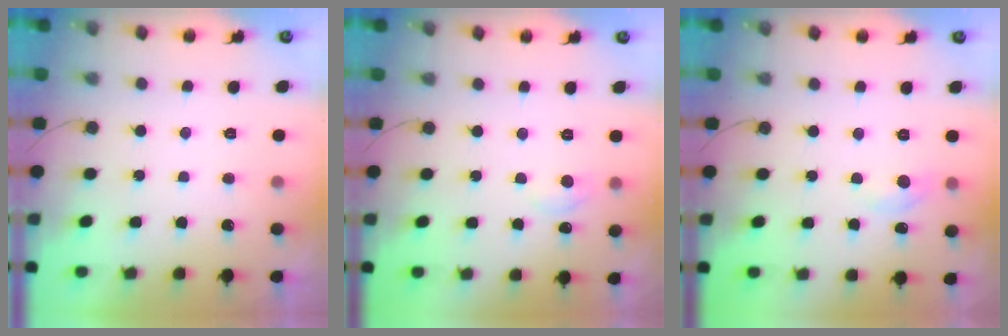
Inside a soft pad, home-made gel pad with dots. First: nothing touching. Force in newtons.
{"total": 5.6, "press": 5.5, "slide": 0.7}
{"total": 6.3, "press": 6.3, "slide": 0.9}